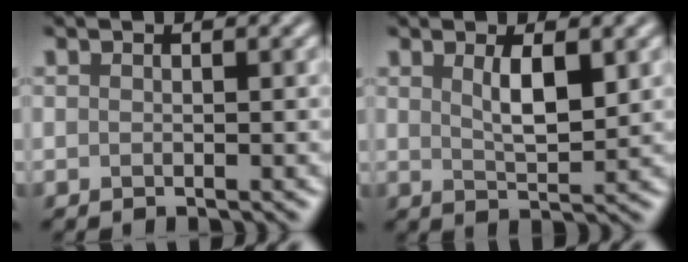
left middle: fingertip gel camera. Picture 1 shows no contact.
{"total": 3.1, "force": [1.2, 0.9, 2.7], "torque": [-0.049, -0.003, 0.023]}